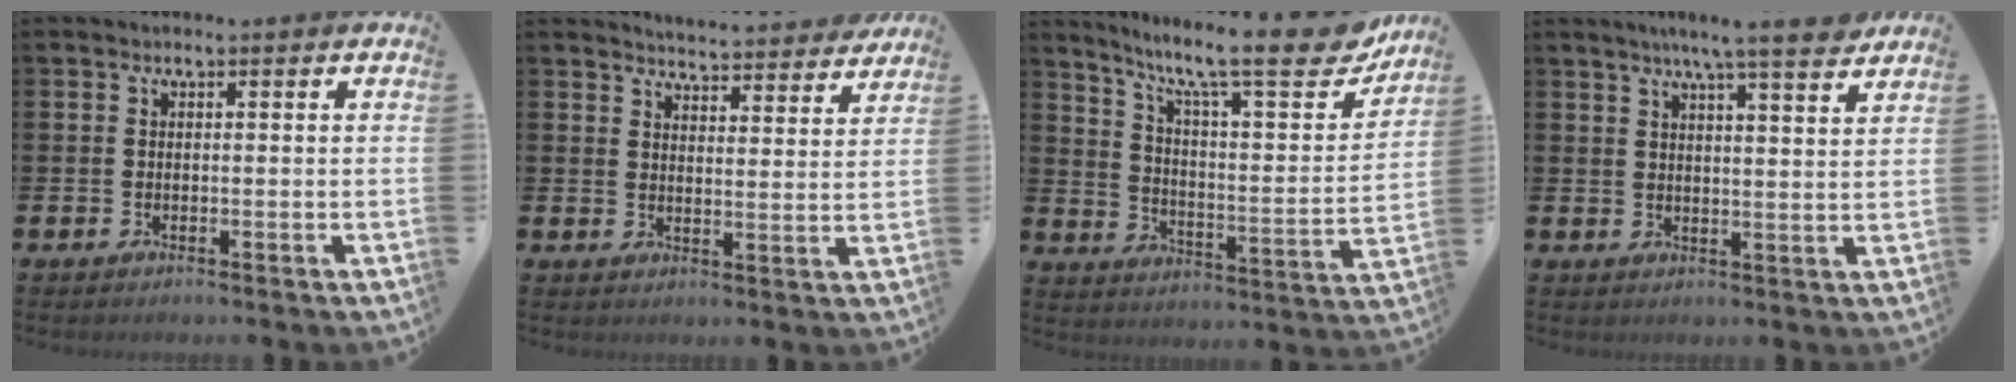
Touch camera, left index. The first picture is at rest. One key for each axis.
{"total": 5.1, "fx": 5.1, "fy": 0.2, "fz": -0.1, "tx": -0.003, "ty": -0.044, "tz": 0.088}
{"total": 13.2, "fx": 10.1, "fy": 3.2, "fz": 7.9, "tx": -0.147, "ty": -0.069, "tz": 0.159}
{"total": 6.7, "fx": 6.0, "fy": -0.3, "fz": 2.9, "tx": -0.062, "ty": -0.028, "tz": 0.103}